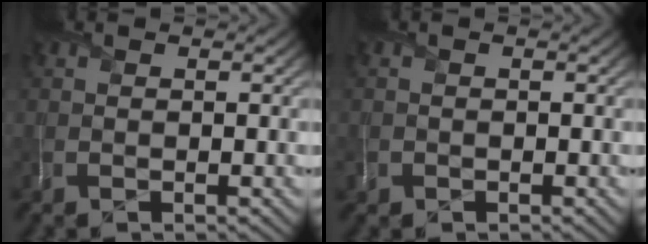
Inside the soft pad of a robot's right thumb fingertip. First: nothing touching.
{"total": 0.8, "force": [-0.3, 0.7, 0.1], "torque": [0.001, -0.002, -0.009]}